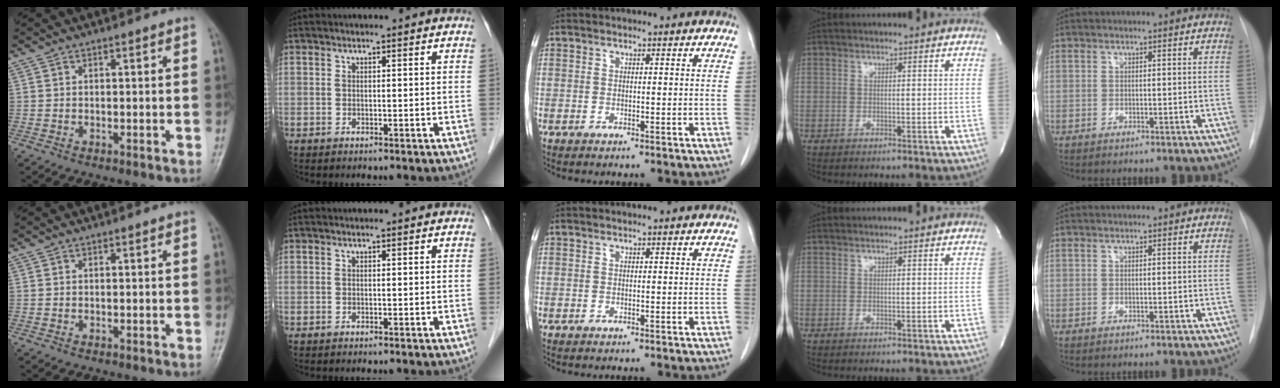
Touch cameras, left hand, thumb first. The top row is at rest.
{}